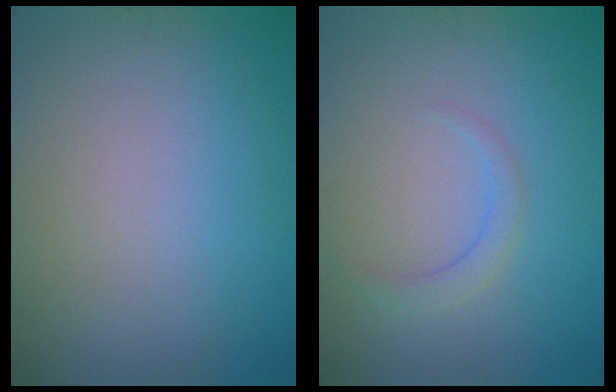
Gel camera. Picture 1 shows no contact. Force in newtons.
{"total": 1.5, "press": 1.5, "slide": 0.1}